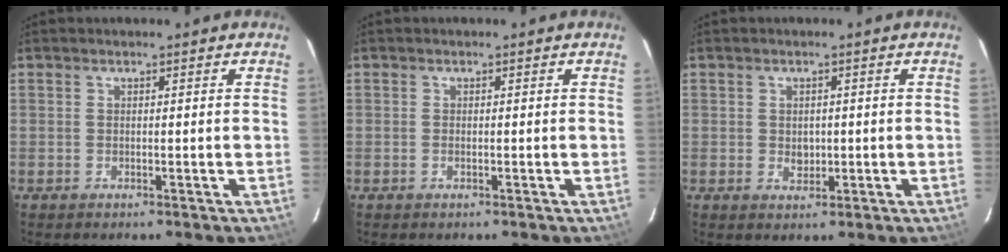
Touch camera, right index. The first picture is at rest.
{"total": 0.5, "force": [-0.3, 0.2, 0.4], "torque": [-0.006, 0.002, -0.007]}
{"total": 2.4, "force": [-0.3, 2.0, 1.3], "torque": [-0.019, 0.003, -0.002]}